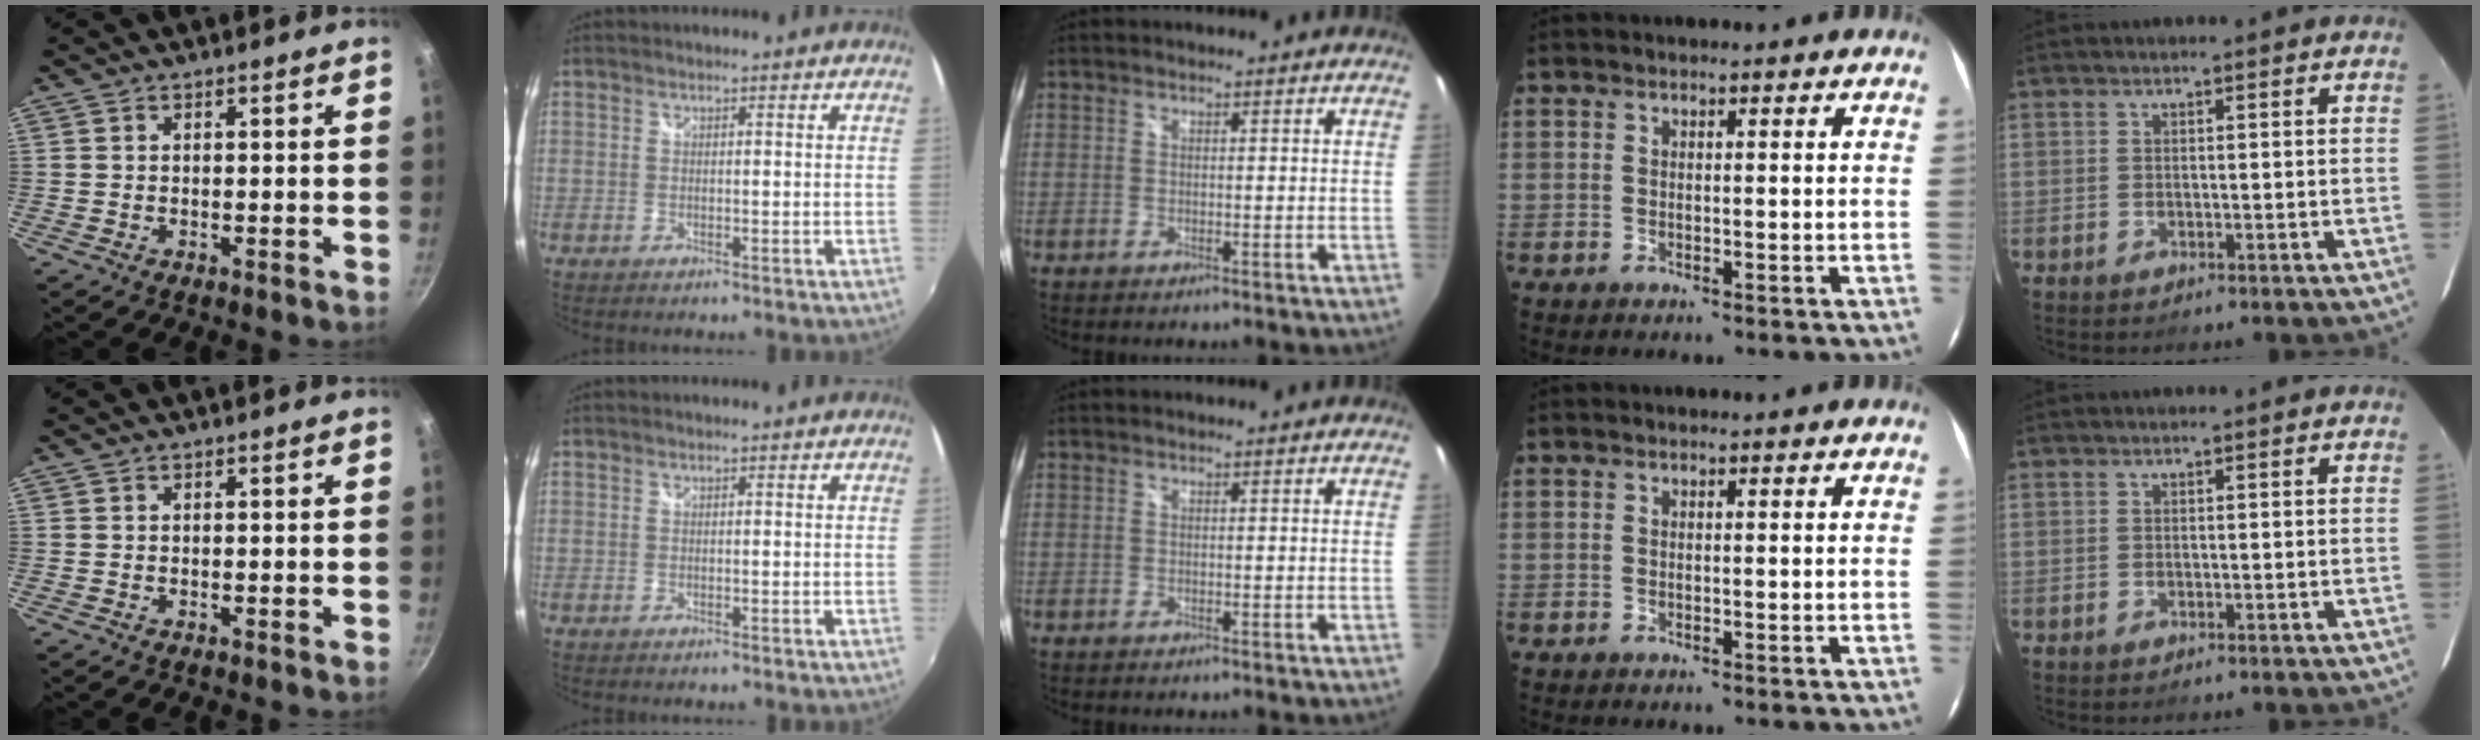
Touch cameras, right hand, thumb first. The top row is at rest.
{}